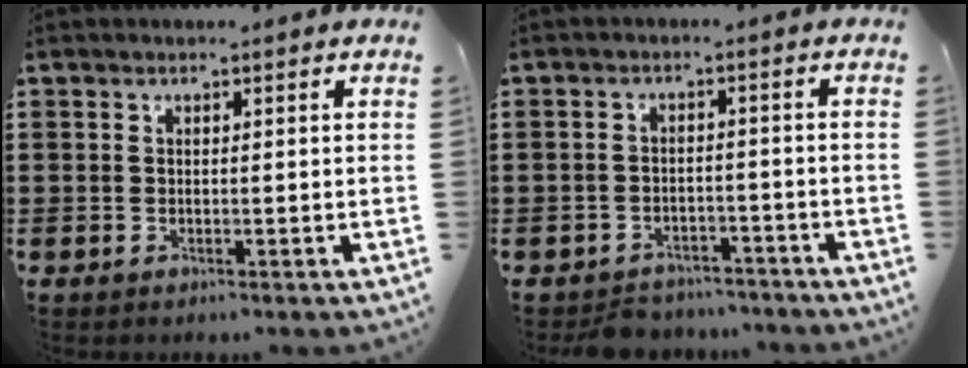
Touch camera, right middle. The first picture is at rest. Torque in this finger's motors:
{"motor_torque": [0.01, 0.05, 0.01, -0.04]}